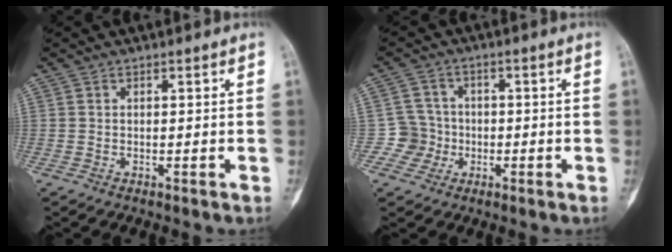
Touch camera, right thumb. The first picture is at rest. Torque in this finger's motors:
{"motor_torque": [0.11, -0.04, 0.21, -0.04, 0.02]}